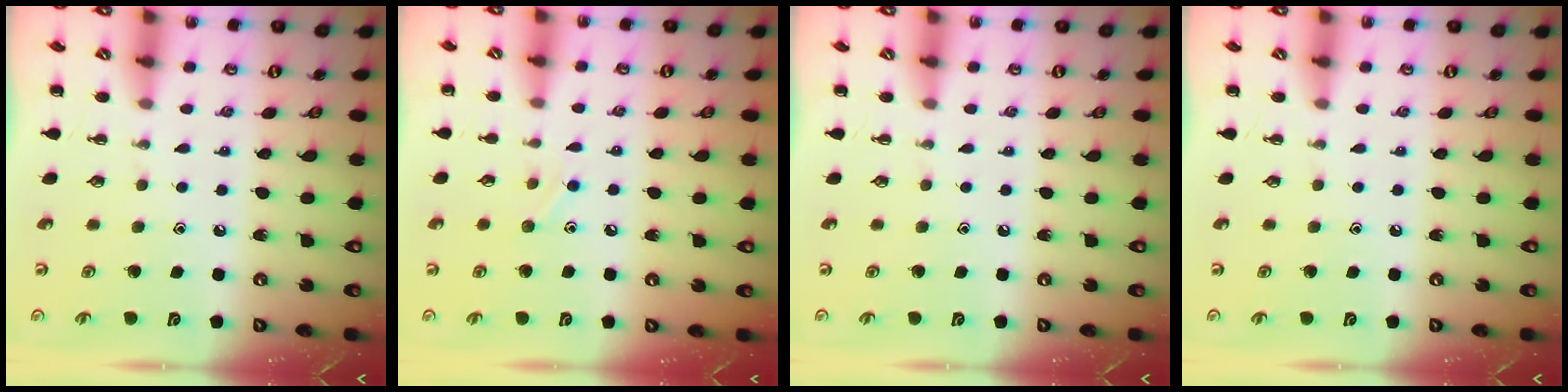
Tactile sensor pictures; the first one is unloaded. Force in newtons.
{"total": 5.5, "press": 5.3, "slide": 1.5}
{"total": 0.0}
{"total": 0.0}